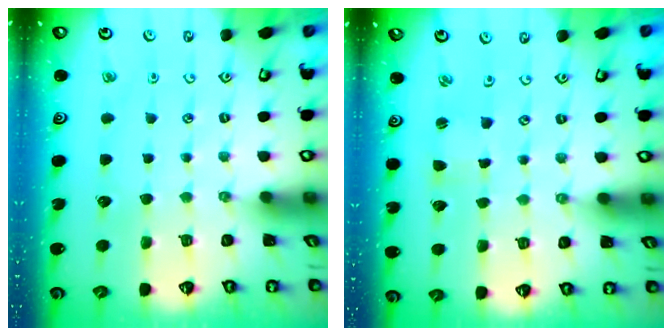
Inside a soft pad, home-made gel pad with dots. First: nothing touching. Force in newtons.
{"total": 1.5, "press": 1.5, "slide": 0.3}